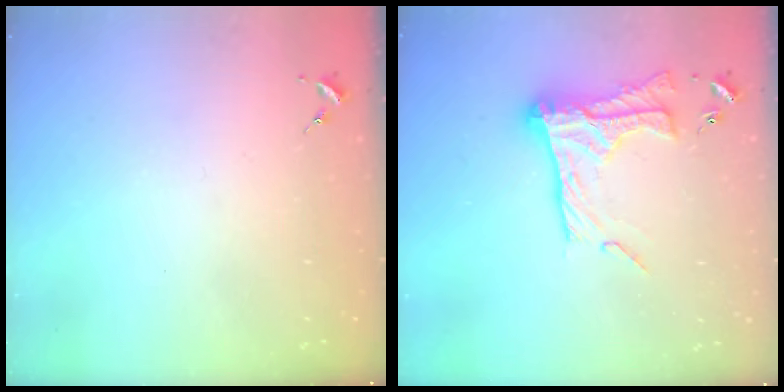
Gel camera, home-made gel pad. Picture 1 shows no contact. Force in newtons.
{"total": 18.9, "press": 18.9, "slide": 1.2}